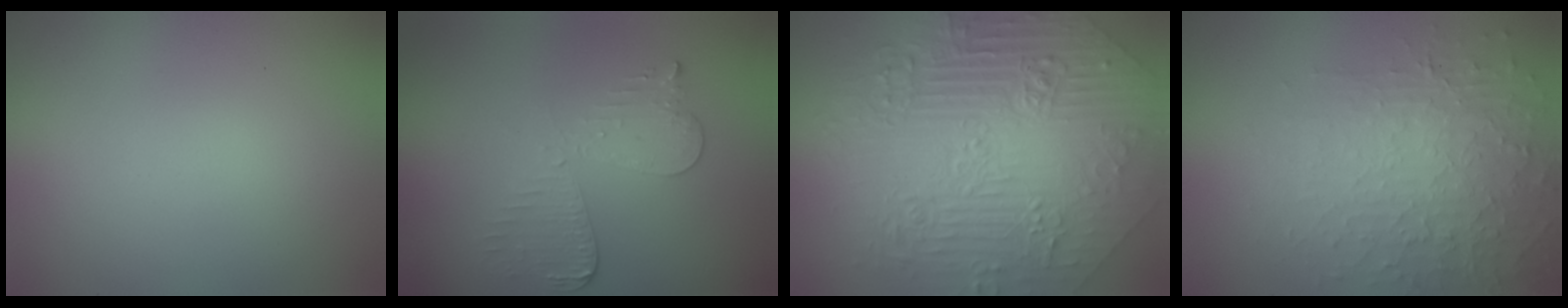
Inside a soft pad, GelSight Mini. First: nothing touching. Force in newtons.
{"total": 3.0, "press": 2.7, "slide": 1.2}
{"total": 10.1, "press": 7.6, "slide": 6.6}
{"total": 3.9, "press": 3.9, "slide": 0.3}